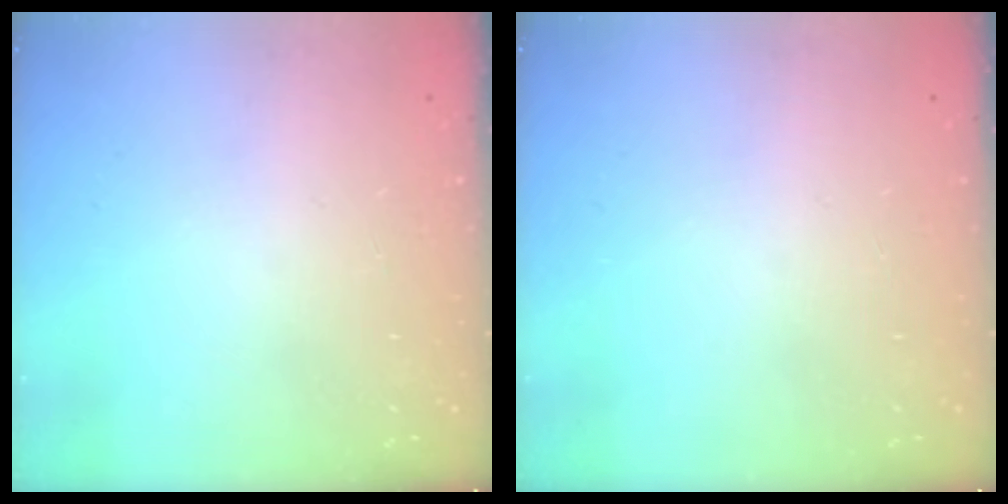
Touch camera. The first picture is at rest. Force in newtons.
{"total": 0.0}